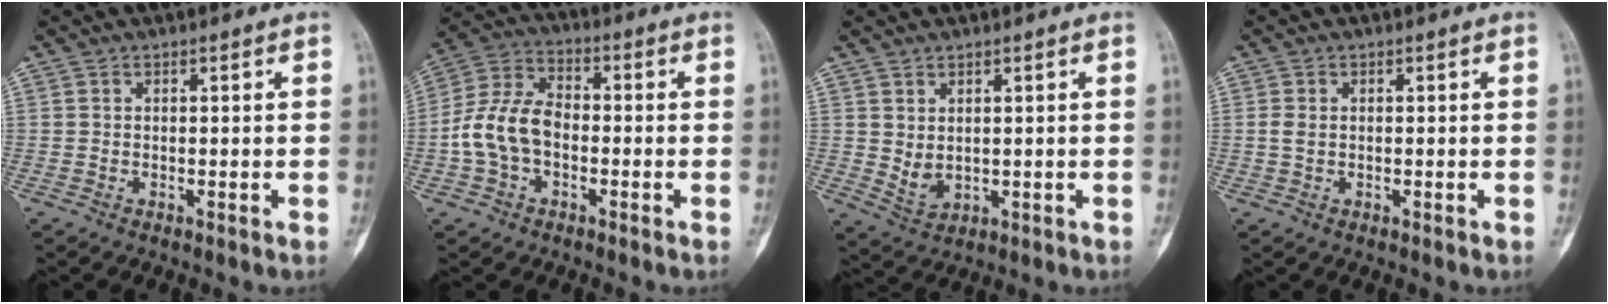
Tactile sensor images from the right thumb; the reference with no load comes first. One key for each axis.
{"total": 10.9, "fx": -2.1, "fy": 7.4, "fz": 7.8, "tx": -0.152, "ty": 0.037, "tz": -0.049}
{"total": 3.8, "fx": 0.5, "fy": 2.5, "fz": 2.7, "tx": -0.038, "ty": -0.010, "tz": 0.023}
{"total": 1.5, "fx": -0.1, "fy": 1.1, "fz": 1.1, "tx": -0.024, "ty": 0.000, "tz": -0.003}